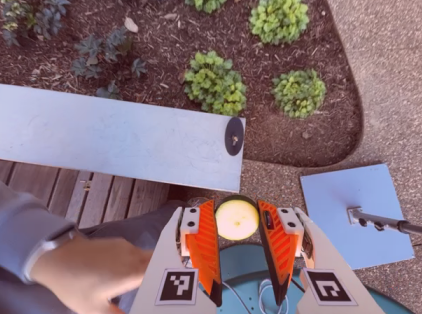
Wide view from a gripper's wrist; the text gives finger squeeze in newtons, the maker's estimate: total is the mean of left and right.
{"total": 10.2, "left": 11.1, "right": 9.3}